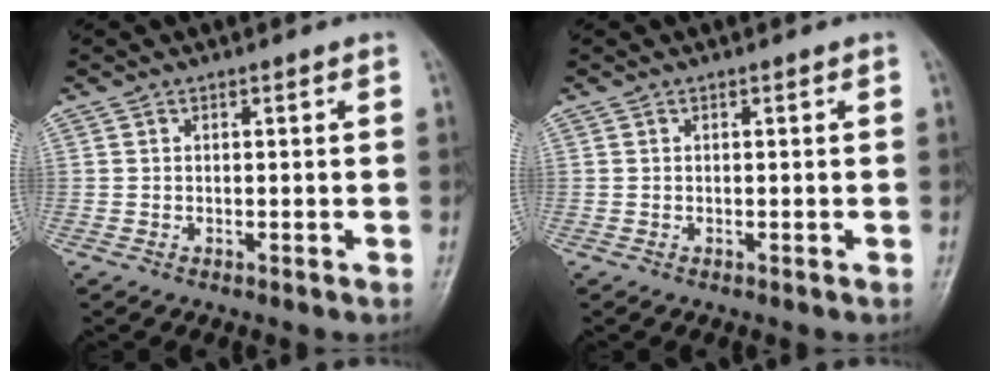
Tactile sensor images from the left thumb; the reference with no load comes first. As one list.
[{"total": 0.0}]